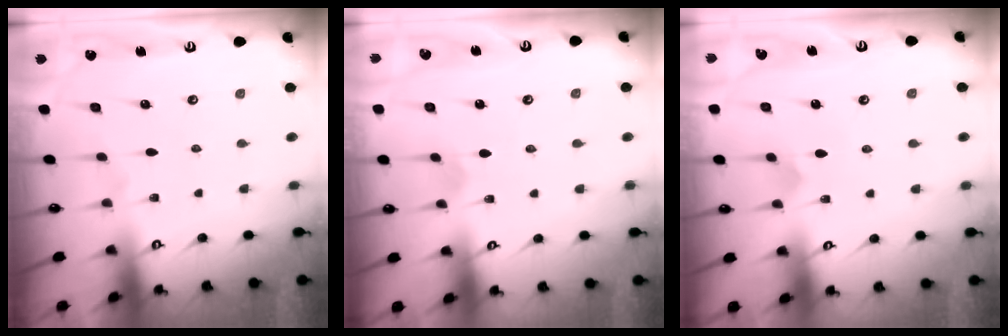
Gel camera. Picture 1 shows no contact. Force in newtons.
{"total": 2.0, "press": 2.0, "slide": 0.1}
{"total": 3.9, "press": 3.9, "slide": 0.2}